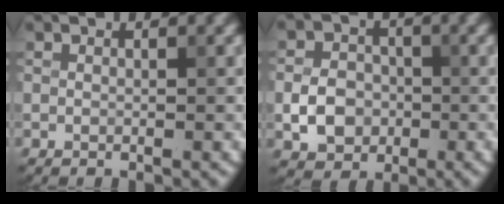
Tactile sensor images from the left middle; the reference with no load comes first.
{"total": 3.9, "force": [-1.0, 3.2, 2.0], "torque": [-0.033, 0.001, -0.020]}